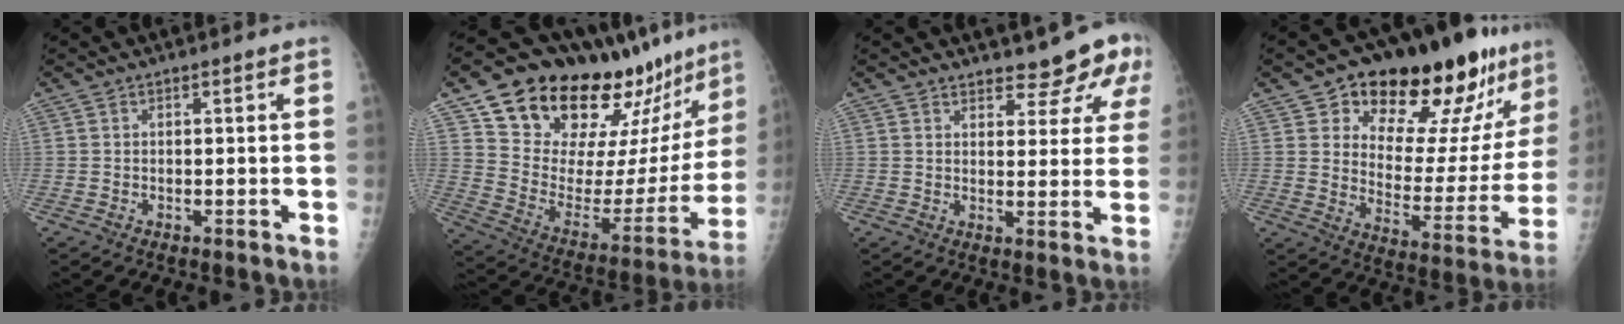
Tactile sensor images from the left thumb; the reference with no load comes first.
{"total": 29.8, "force": [22.7, 11.6, 15.5], "torque": [-0.204, -0.097, 0.337]}
{"total": 7.6, "force": [6.2, 3.0, 3.3], "torque": [-0.009, -0.038, 0.065]}
{"total": 24.8, "force": [16.2, 10.8, 15.3], "torque": [-0.172, -0.070, 0.238]}